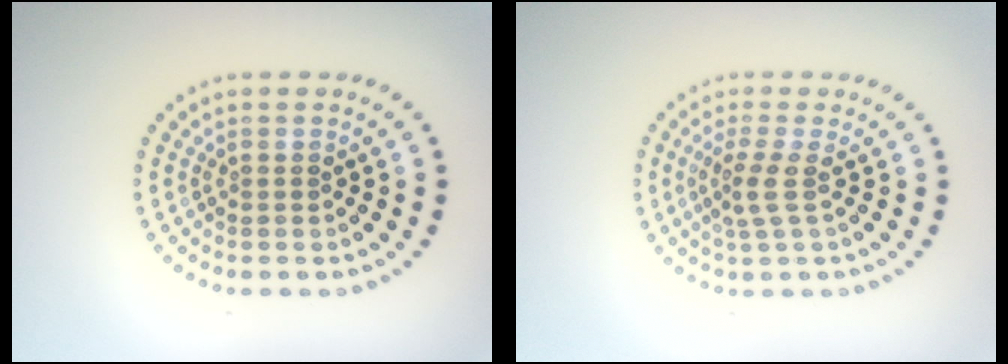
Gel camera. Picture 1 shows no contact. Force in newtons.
{"total": 2.3, "press": 1.6, "slide": 1.6}